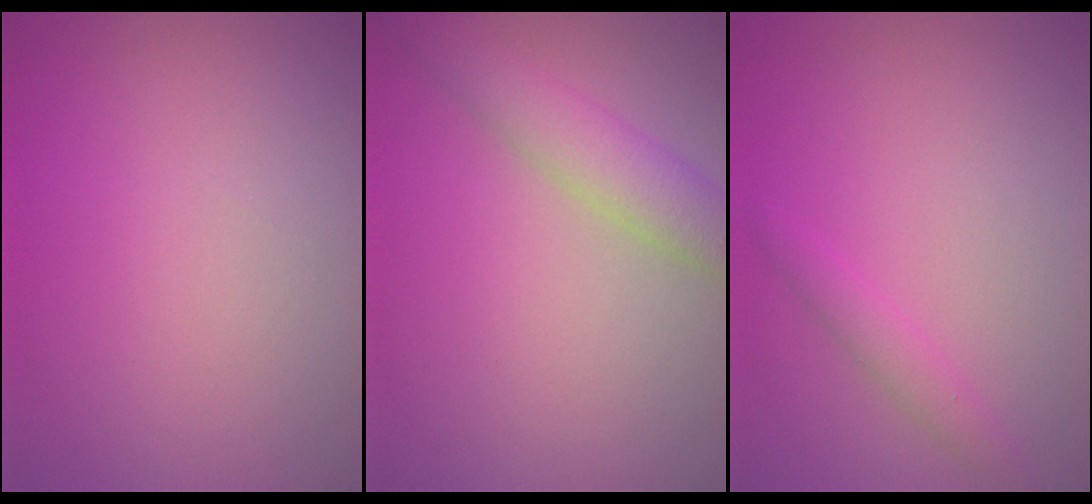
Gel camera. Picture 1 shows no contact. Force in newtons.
{"total": 3.7, "press": 3.7, "slide": 0.2}
{"total": 1.5, "press": 1.5, "slide": 0.1}